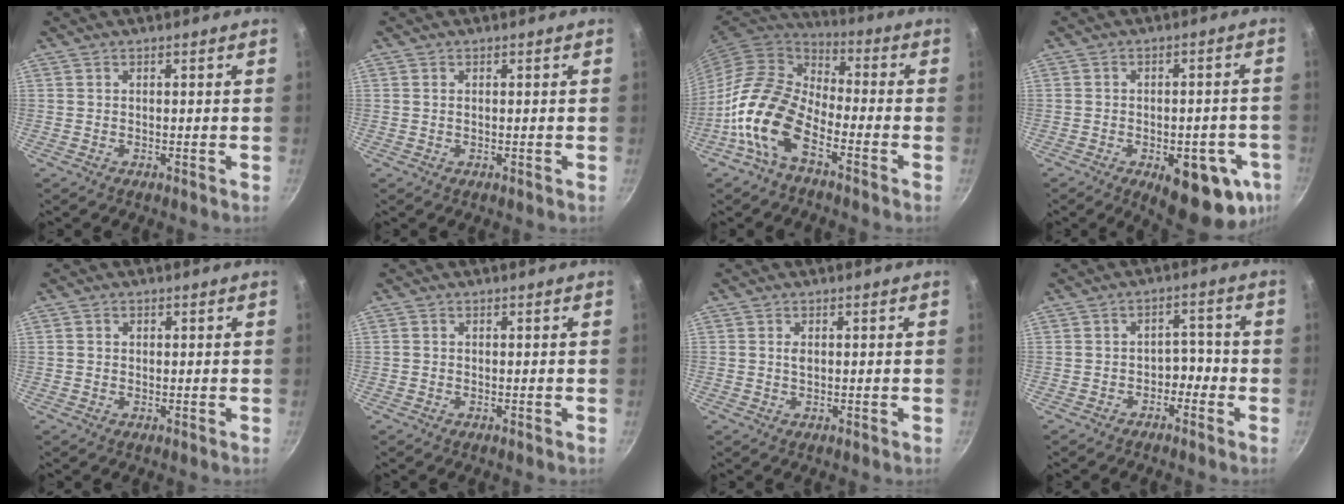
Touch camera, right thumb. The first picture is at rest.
{"total": 0.6, "force": [0.1, 0.3, 0.5], "torque": [-0.008, 0.001, 0.003]}
{"total": 14.9, "force": [-6.7, 7.9, 10.7], "torque": [-0.190, 0.051, -0.151]}
{"total": 16.2, "force": [-6.4, 7.5, 12.9], "torque": [-0.109, 0.008, -0.075]}
{"total": 1.1, "force": [0.3, 1.0, 0.4], "torque": [-0.005, 0.002, 0.003]}
{"total": 0.0}
{"total": 1.3, "force": [0.3, 0.8, 1.1], "torque": [-0.018, 0.000, 0.004]}
{"total": 3.7, "force": [-1.8, 2.5, 2.0], "torque": [0.004, 0.028, -0.030]}